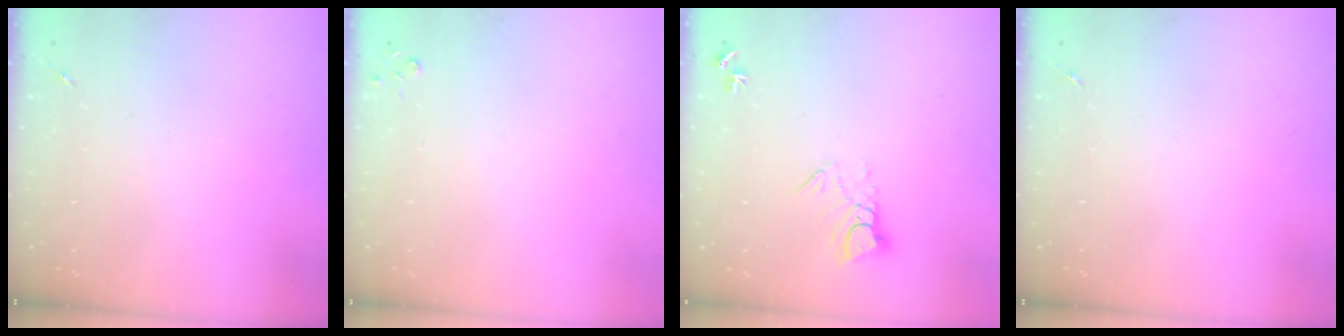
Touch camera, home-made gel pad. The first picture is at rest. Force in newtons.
{"total": 2.8, "press": 2.8, "slide": 0.3}
{"total": 5.9, "press": 5.9, "slide": 0.5}
{"total": 0.0}